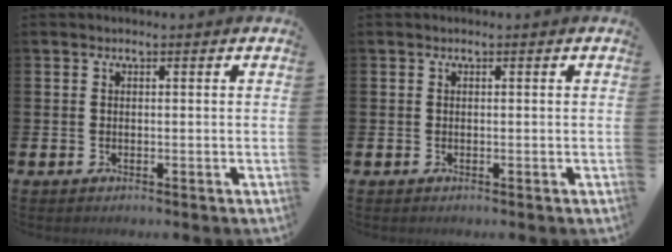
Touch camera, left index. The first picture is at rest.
{"total": 0.0}